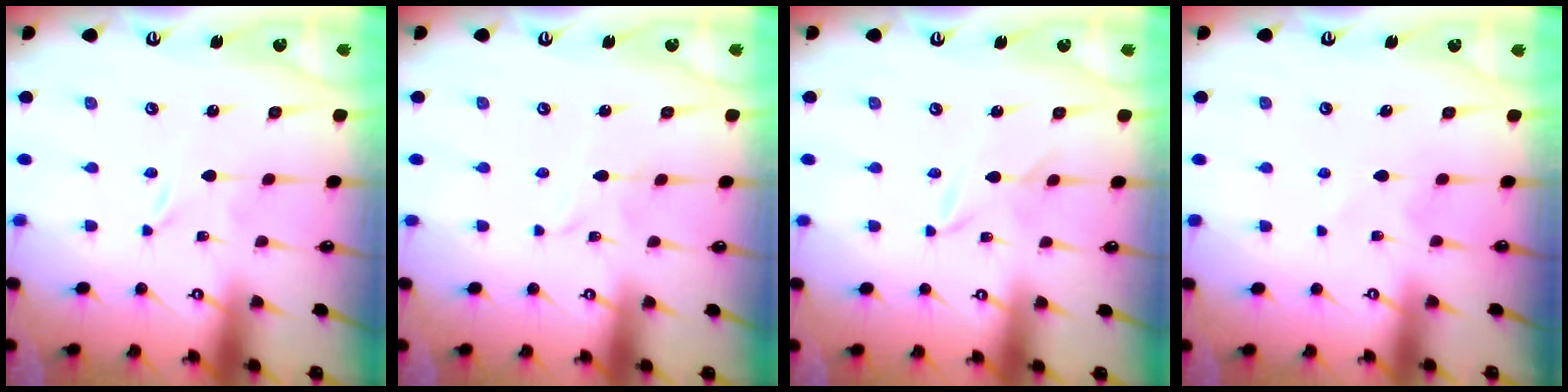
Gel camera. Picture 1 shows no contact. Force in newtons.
{"total": 2.3, "press": 2.3, "slide": 0.1}
{"total": 2.1, "press": 2.1, "slide": 0.3}
{"total": 4.9, "press": 4.9, "slide": 0.5}